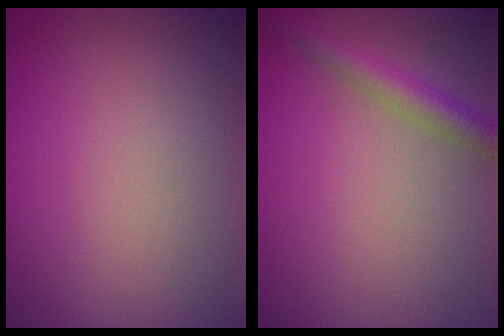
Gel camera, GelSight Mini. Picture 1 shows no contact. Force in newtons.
{"total": 2.9, "press": 2.9, "slide": 0.0}